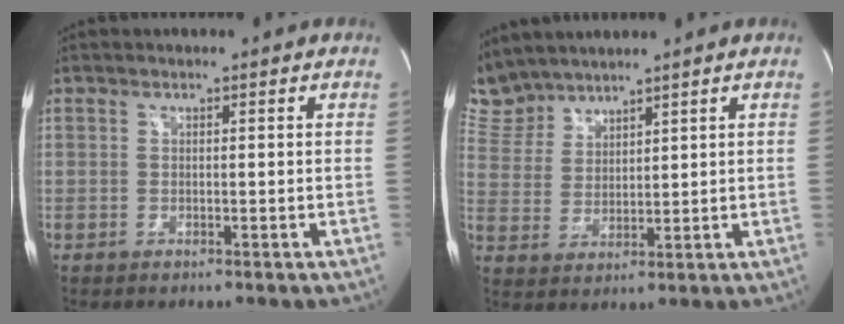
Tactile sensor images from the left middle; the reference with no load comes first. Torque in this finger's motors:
{"motor_torque": [0.10, -0.33, 0.28, 0.14]}